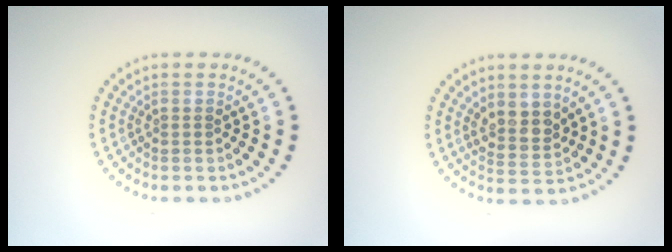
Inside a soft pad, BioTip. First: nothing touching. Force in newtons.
{"total": 2.5, "press": 2.2, "slide": 1.1}